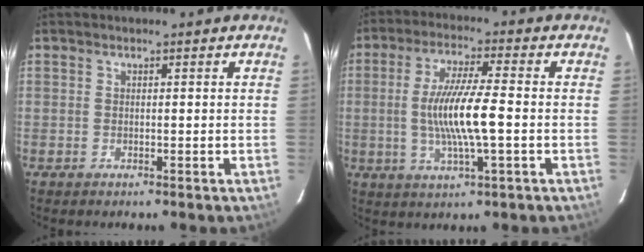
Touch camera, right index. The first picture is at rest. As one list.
[{"total": 10.9, "force": [-1.3, 1.2, 10.8], "torque": [-0.204, -0.005, -0.022]}]